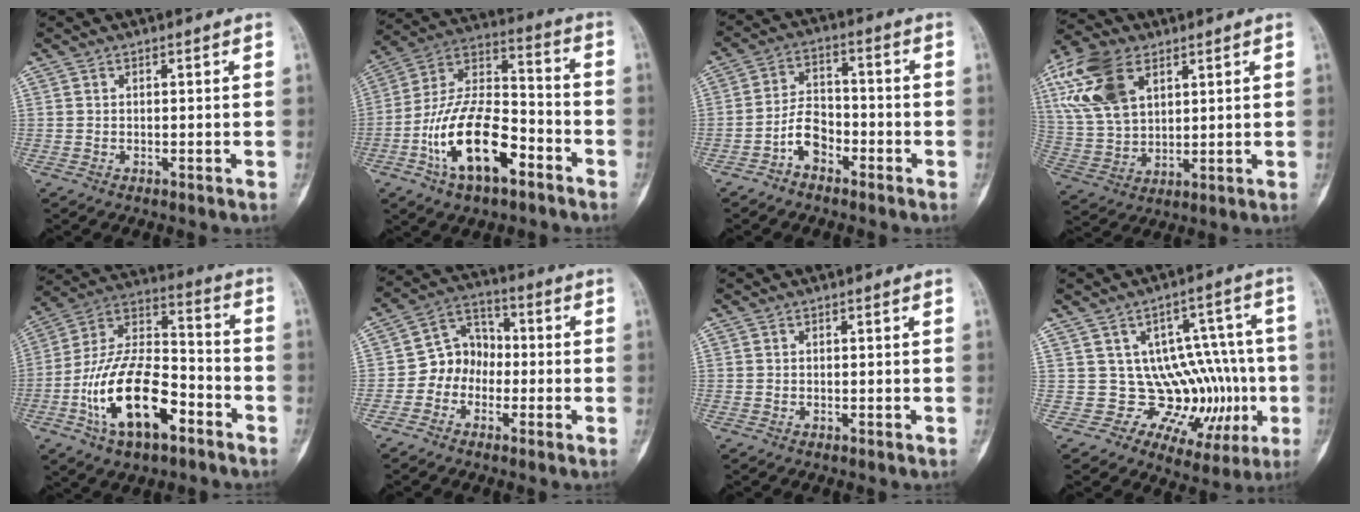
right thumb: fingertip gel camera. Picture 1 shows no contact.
{"total": 19.2, "force": [-8.2, 9.2, 14.7], "torque": [-0.253, 0.059, -0.150]}
{"total": 6.4, "force": [-3.6, 4.0, 3.5], "torque": [-0.045, 0.033, -0.074]}
{"total": 15.6, "force": [6.8, 9.4, 10.4], "torque": [-0.204, -0.010, 0.136]}
{"total": 20.5, "force": [-8.4, 9.9, 15.8], "torque": [-0.274, 0.059, -0.150]}
{"total": 7.8, "force": [-1.9, 6.7, 3.6], "torque": [-0.022, 0.039, -0.052]}
{"total": 0.0}
{"total": 14.1, "force": [-1.9, 10.2, 9.5], "torque": [-0.049, 0.022, -0.010]}